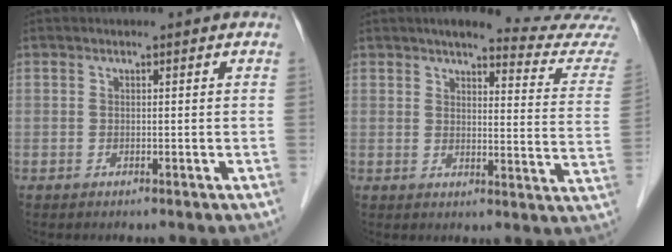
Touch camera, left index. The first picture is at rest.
{"total": 14.7, "force": [13.9, -0.2, 4.6], "torque": [-0.046, -0.077, 0.144]}